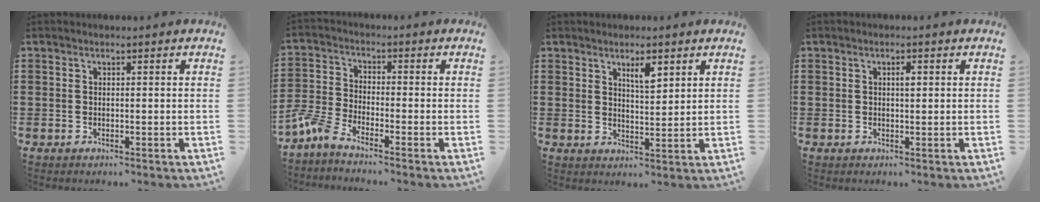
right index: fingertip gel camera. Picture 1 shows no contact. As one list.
[{"total": 4.4, "force": [-4.0, 0.4, 1.8], "torque": [-0.069, -0.011, -0.086]}, {"total": 3.5, "force": [2.3, 1.1, 2.4], "torque": [-0.036, -0.001, 0.037]}, {"total": 1.3, "force": [0.3, 0.4, 1.2], "torque": [-0.017, -0.001, 0.002]}]